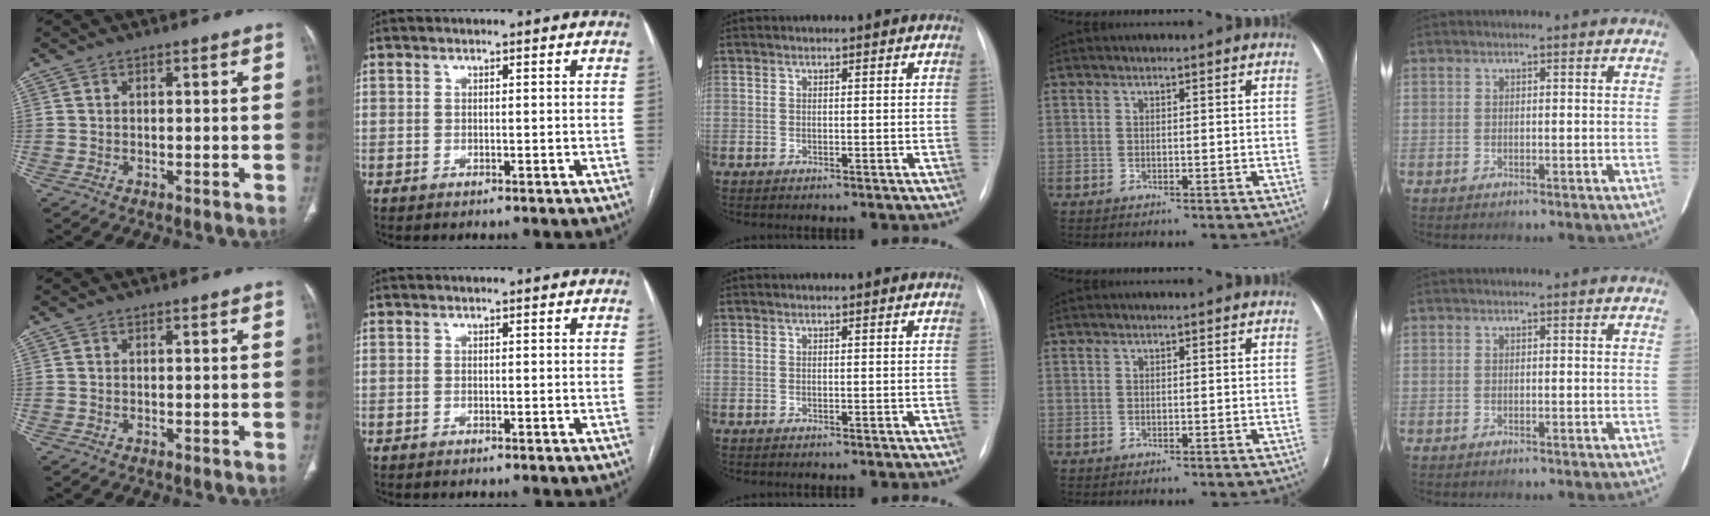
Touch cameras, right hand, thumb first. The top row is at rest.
{}